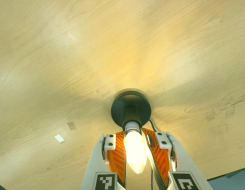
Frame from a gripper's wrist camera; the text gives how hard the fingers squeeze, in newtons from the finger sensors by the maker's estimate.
{"total": 20.5, "left": 19.4, "right": 21.7}